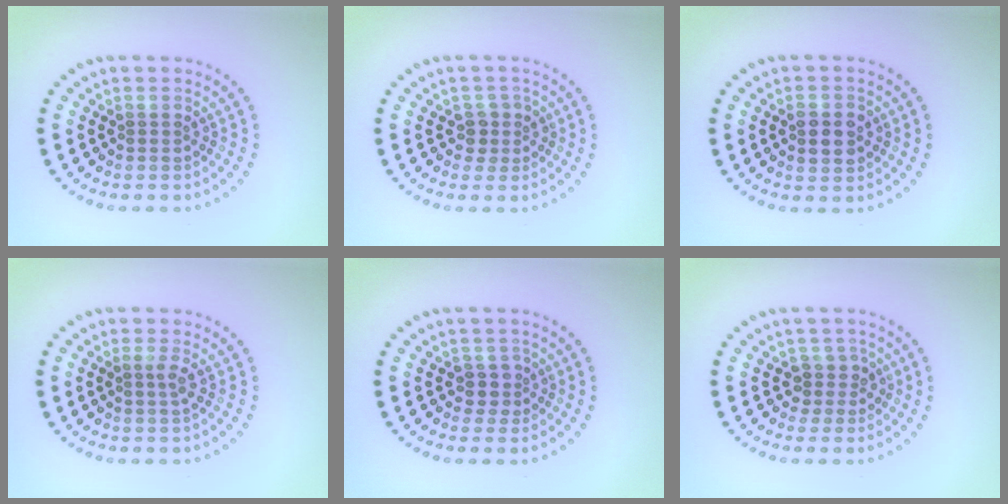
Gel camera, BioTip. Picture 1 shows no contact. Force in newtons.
{"total": 1.7, "press": 1.4, "slide": 0.8}
{"total": 2.7, "press": 2.7, "slide": 0.1}
{"total": 1.1, "press": 0.8, "slide": 0.7}
{"total": 1.8, "press": 1.4, "slide": 1.1}
{"total": 1.9, "press": 1.6, "slide": 1.1}